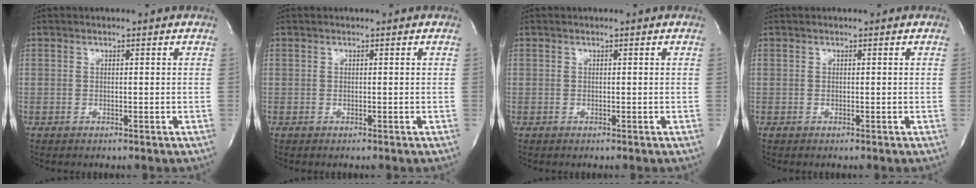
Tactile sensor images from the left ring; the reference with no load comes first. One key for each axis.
{"total": 0.0}
{"total": 0.0}
{"total": 0.0}